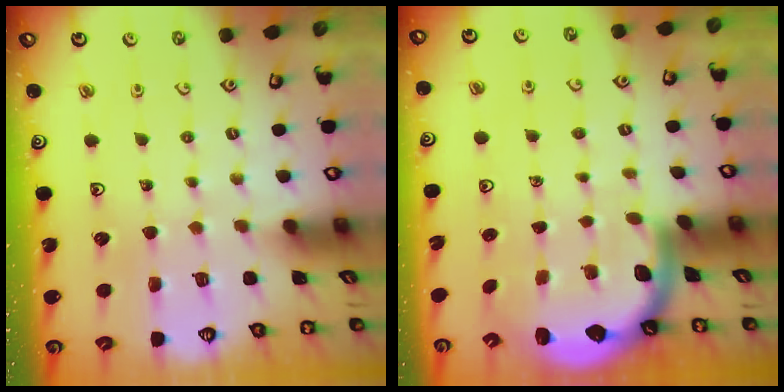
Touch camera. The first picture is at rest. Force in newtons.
{"total": 2.3, "press": 2.3, "slide": 0.4}